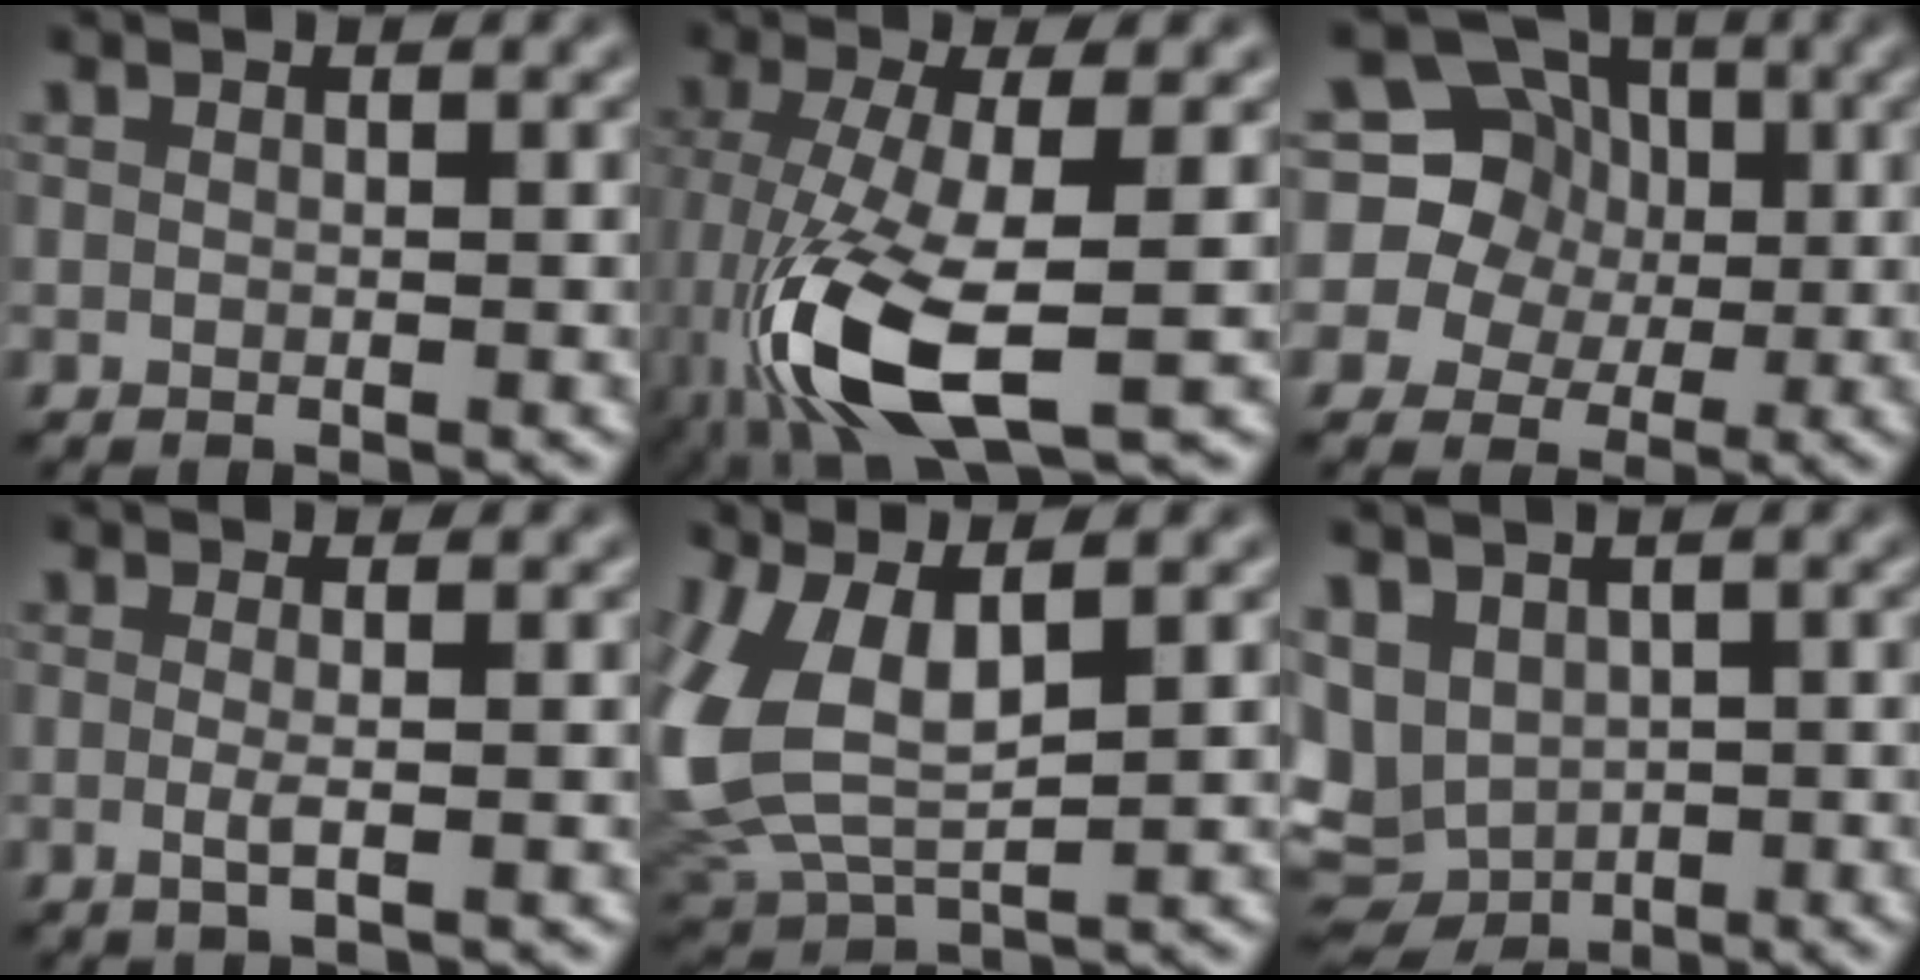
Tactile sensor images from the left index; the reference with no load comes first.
{"total": 9.8, "force": [-4.0, 3.1, 8.3], "torque": [-0.193, -0.018, -0.080]}
{"total": 12.2, "force": [2.9, 11.1, 4.1], "torque": [-0.109, 0.053, 0.038]}
{"total": 1.7, "force": [-0.4, 0.4, 1.5], "torque": [-0.028, -0.006, -0.012]}
{"total": 8.9, "force": [1.9, 4.7, 7.3], "torque": [-0.189, -0.003, 0.040]}
{"total": 7.2, "force": [-1.2, 5.5, 4.5], "torque": [-0.083, -0.015, 0.000]}